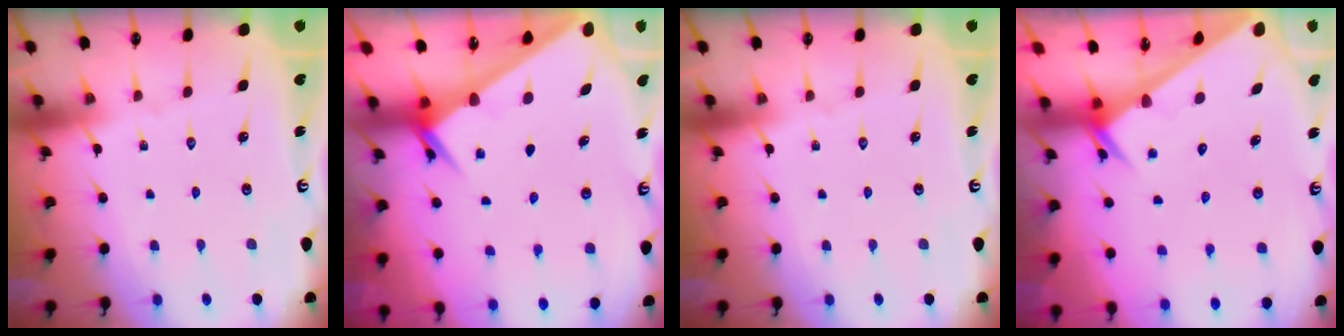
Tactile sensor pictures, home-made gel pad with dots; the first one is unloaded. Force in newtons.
{"total": 2.5, "press": 2.5, "slide": 0.2}
{"total": 0.0}
{"total": 2.4, "press": 2.4, "slide": 0.0}